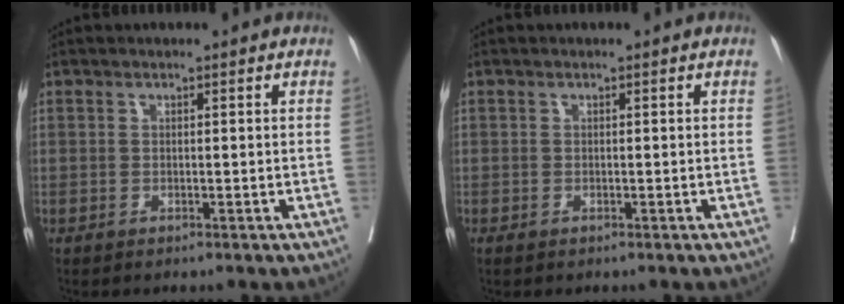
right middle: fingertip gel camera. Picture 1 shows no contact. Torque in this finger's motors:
{"motor_torque": [0.60, -1.08, 0.05, 0.02]}